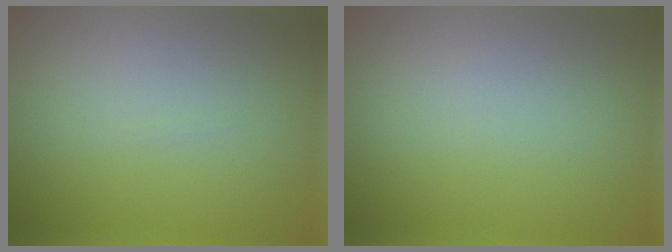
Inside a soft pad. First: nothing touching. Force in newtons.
{"total": 0.0}